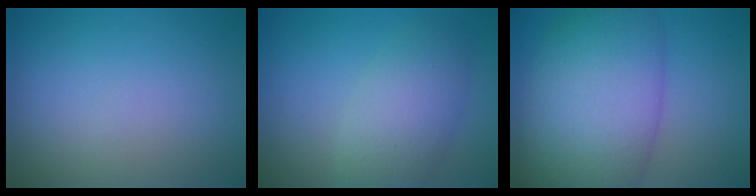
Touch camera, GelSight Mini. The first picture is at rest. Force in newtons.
{"total": 4.8, "press": 4.7, "slide": 0.2}
{"total": 10.8, "press": 10.8, "slide": 0.4}